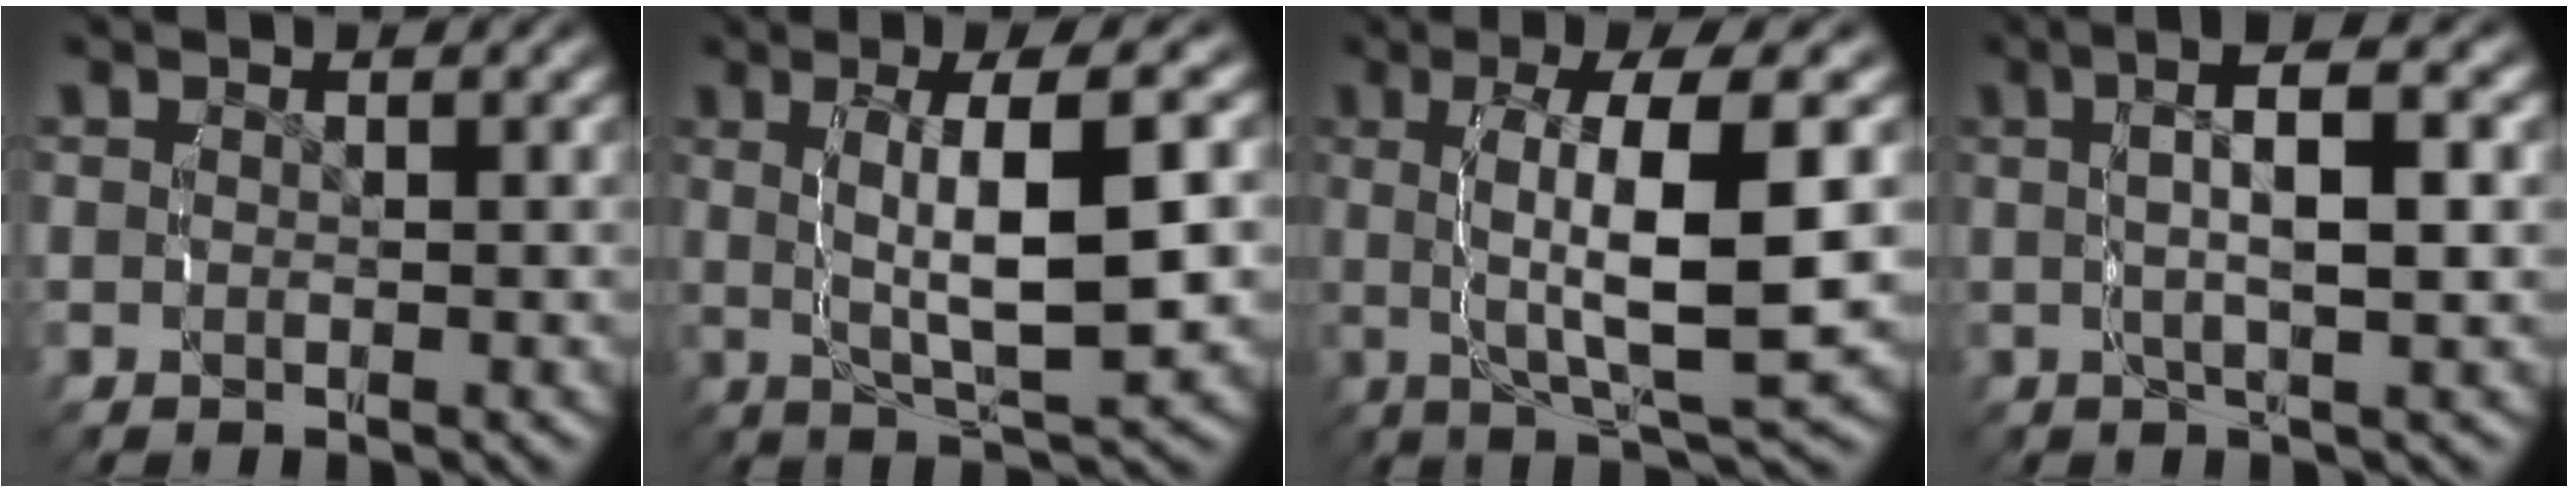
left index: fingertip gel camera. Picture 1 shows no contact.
{"total": 7.5, "force": [0.6, 1.7, 7.3], "torque": [-0.117, 0.008, 0.015]}
{"total": 8.7, "force": [0.7, 1.8, 8.5], "torque": [-0.136, 0.007, 0.013]}
{"total": 5.9, "force": [2.0, 1.1, 5.5], "torque": [-0.087, 0.017, 0.026]}